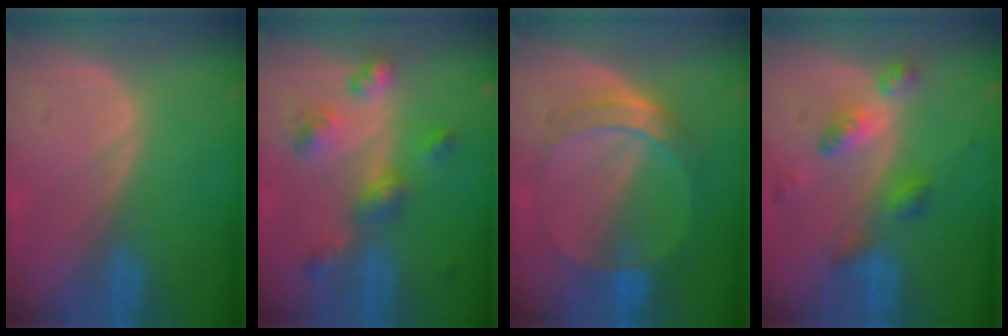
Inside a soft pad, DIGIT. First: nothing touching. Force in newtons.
{"total": 6.8, "press": 6.0, "slide": 3.2}
{"total": 7.1, "press": 6.3, "slide": 3.2}
{"total": 6.0, "press": 5.3, "slide": 2.9}